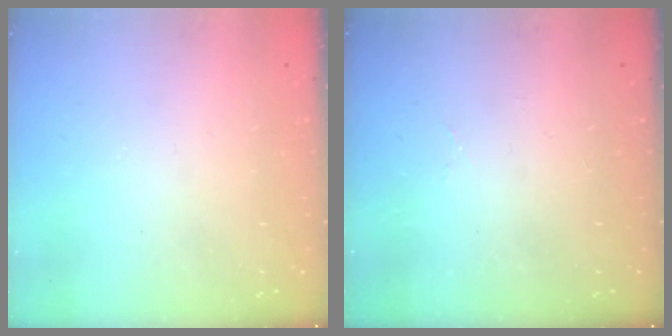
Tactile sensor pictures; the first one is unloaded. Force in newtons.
{"total": 2.0, "press": 1.9, "slide": 0.8}